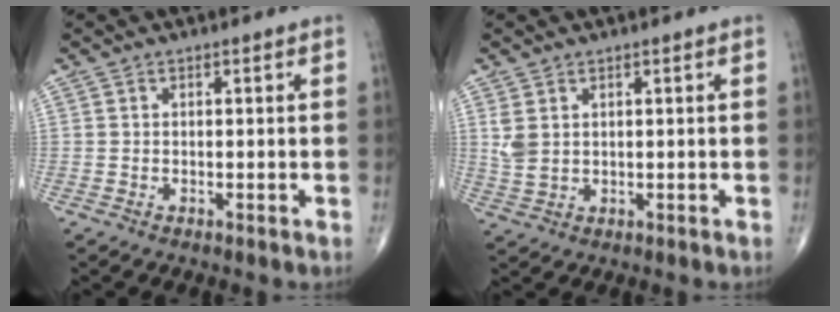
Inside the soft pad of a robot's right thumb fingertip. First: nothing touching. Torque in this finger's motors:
{"motor_torque": [0.70, 0.66, 0.47, 0.31, 0.02]}